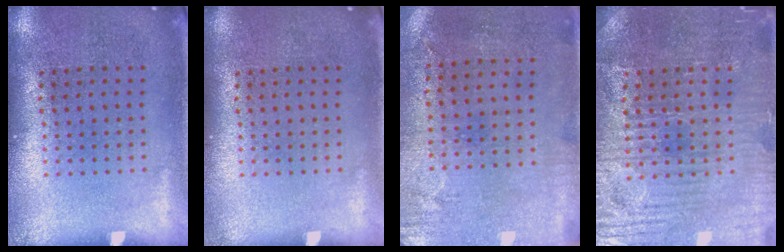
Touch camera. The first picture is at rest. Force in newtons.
{"total": 0.0}
{"total": 2.9, "press": 2.4, "slide": 1.7}
{"total": 4.4, "press": 4.2, "slide": 1.1}